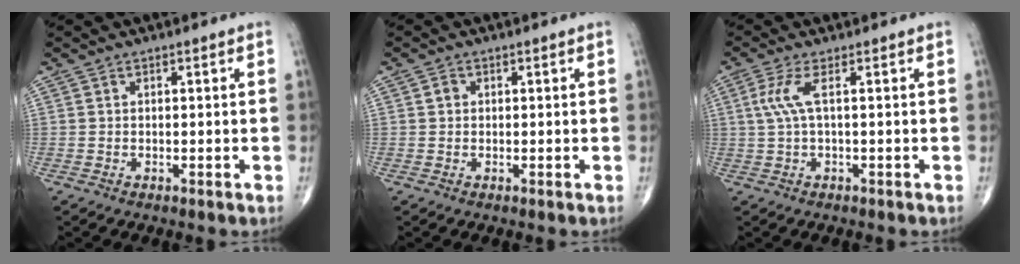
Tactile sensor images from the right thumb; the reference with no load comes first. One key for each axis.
{"total": 1.1, "fx": 0.2, "fy": 1.0, "fz": 0.5, "tx": -0.004, "ty": 0.002, "tz": 0.001}
{"total": 3.7, "fx": 0.7, "fy": 0.5, "fz": 3.6, "tx": -0.107, "ty": 0.009, "tz": 0.015}